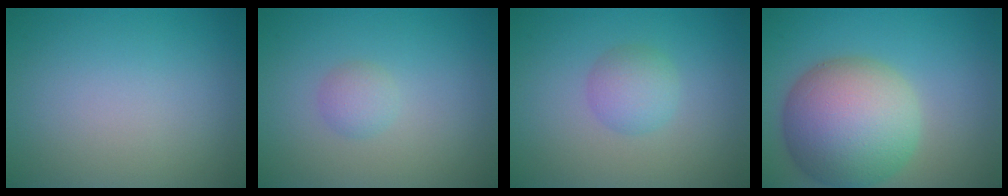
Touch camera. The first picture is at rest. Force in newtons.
{"total": 1.4, "press": 1.4, "slide": 0.1}
{"total": 2.4, "press": 2.4, "slide": 0.1}
{"total": 10.5, "press": 10.5, "slide": 0.6}